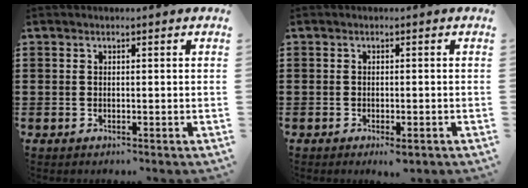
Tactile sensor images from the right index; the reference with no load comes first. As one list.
[{"total": 1.2, "force": [-0.8, 0.3, 0.8], "torque": [-0.016, -0.004, -0.015]}]